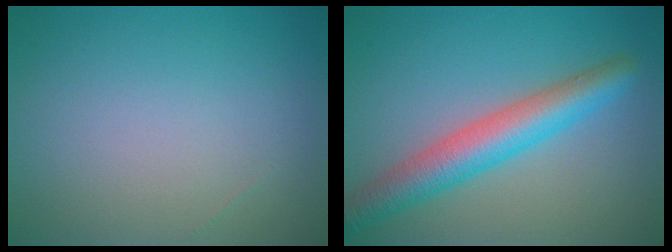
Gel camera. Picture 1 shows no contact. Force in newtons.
{"total": 5.6, "press": 5.6, "slide": 0.2}